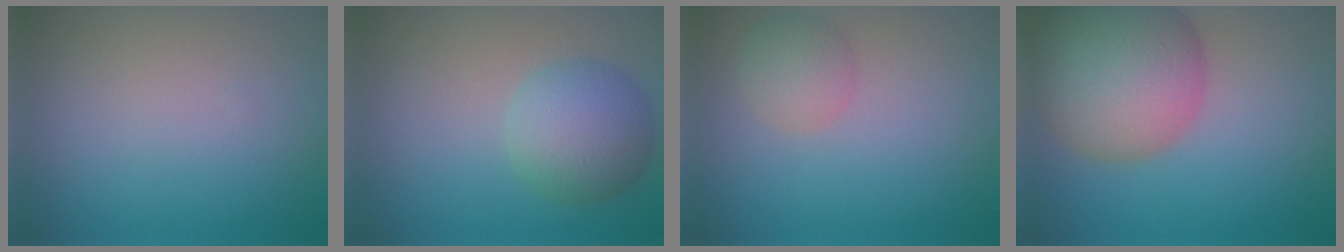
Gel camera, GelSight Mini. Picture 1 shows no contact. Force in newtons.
{"total": 5.1, "press": 5.1, "slide": 0.1}
{"total": 2.5, "press": 2.5, "slide": 0.1}
{"total": 11.9, "press": 11.9, "slide": 0.6}